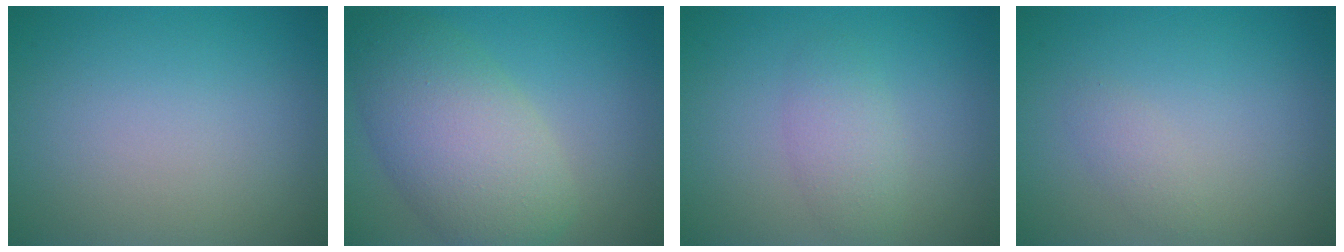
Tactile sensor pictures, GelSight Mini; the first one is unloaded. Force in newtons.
{"total": 7.8, "press": 7.8, "slide": 0.3}
{"total": 2.1, "press": 2.1, "slide": 0.1}
{"total": 1.0, "press": 1.0, "slide": 0.0}